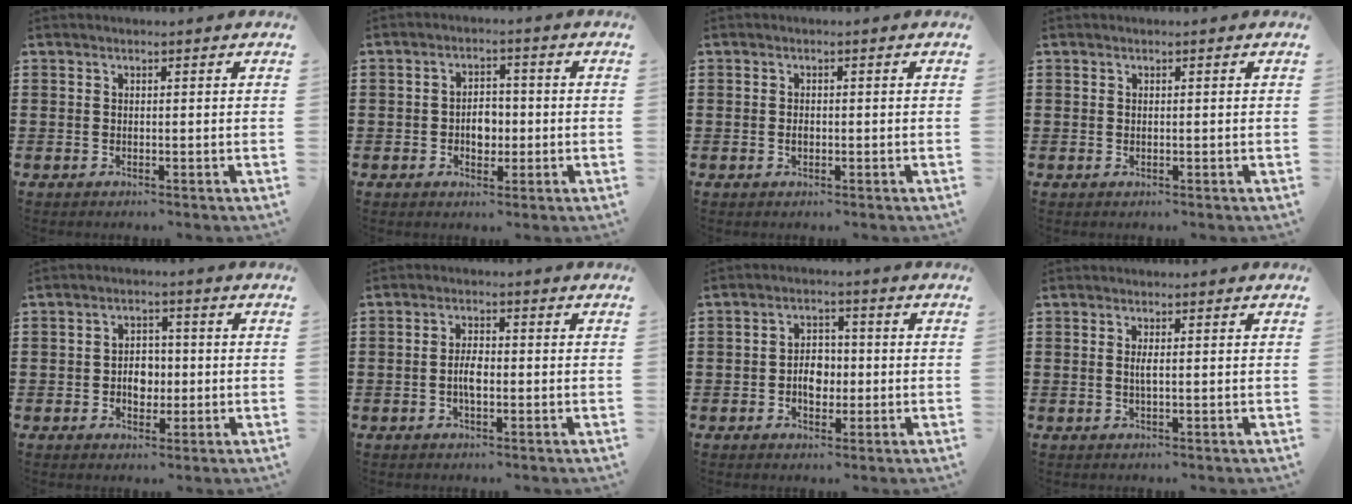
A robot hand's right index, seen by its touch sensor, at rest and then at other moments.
{"total": 3.6, "force": [-0.7, 2.5, 2.5], "torque": [-0.043, 0.002, -0.018]}
{"total": 1.1, "force": [-0.2, 0.7, 0.8], "torque": [-0.017, 0.002, -0.004]}
{"total": 0.0}
{"total": 3.8, "force": [-0.6, 2.8, 2.4], "torque": [-0.035, 0.000, -0.018]}
{"total": 3.2, "force": [-0.6, 1.3, 2.9], "torque": [-0.061, 0.001, -0.013]}
{"total": 4.1, "force": [-0.7, 2.9, 2.8], "torque": [-0.041, 0.001, -0.019]}
{"total": 1.4, "force": [0.1, 0.1, 1.4], "torque": [-0.027, -0.002, 0.001]}